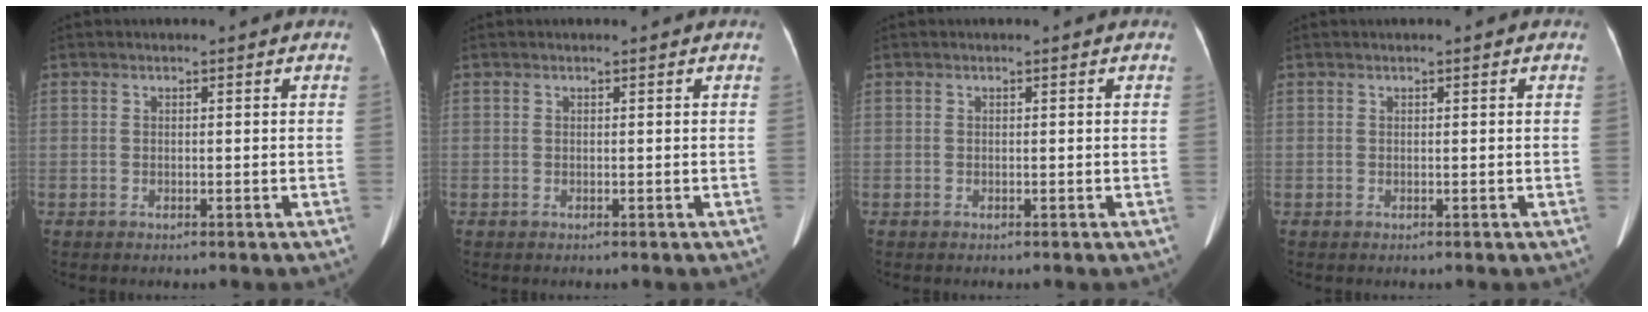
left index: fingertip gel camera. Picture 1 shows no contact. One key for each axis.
{"total": 0.0}
{"total": 0.0}
{"total": 0.0}